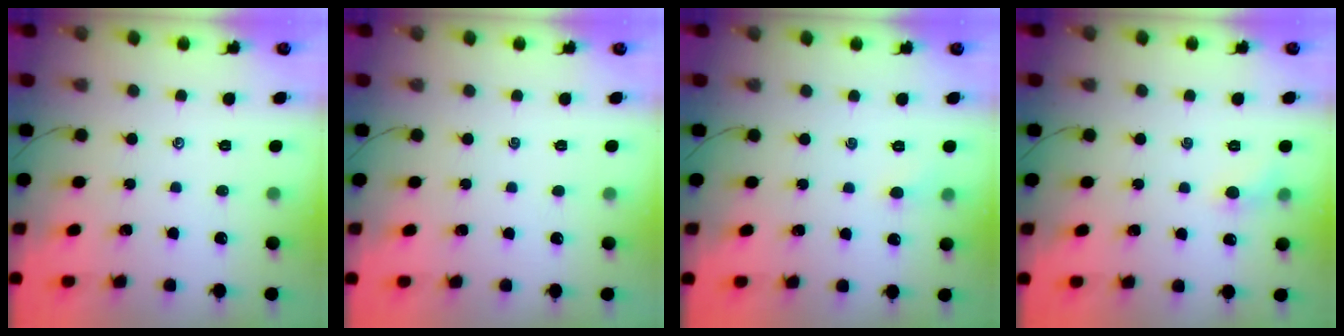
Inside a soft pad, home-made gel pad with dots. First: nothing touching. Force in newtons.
{"total": 0.0}
{"total": 3.7, "press": 3.5, "slide": 1.2}
{"total": 4.3, "press": 4.0, "slide": 1.4}